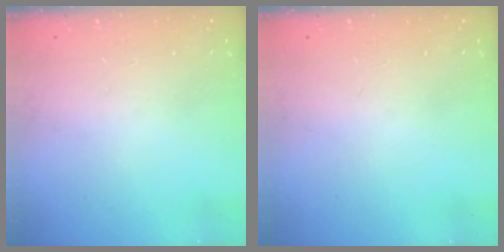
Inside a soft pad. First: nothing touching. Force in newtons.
{"total": 1.0, "press": 0.0, "slide": 1.0}